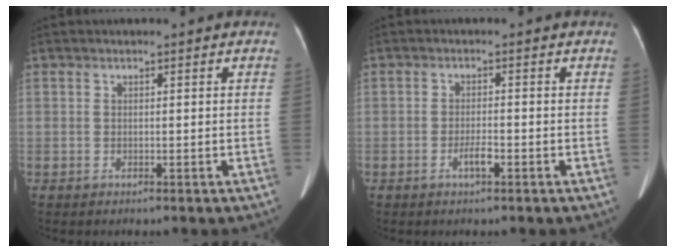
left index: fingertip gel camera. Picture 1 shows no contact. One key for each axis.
{"total": 2.1, "fx": -1.3, "fy": 0.3, "fz": 1.7, "tx": -0.033, "ty": -0.003, "tz": -0.024}